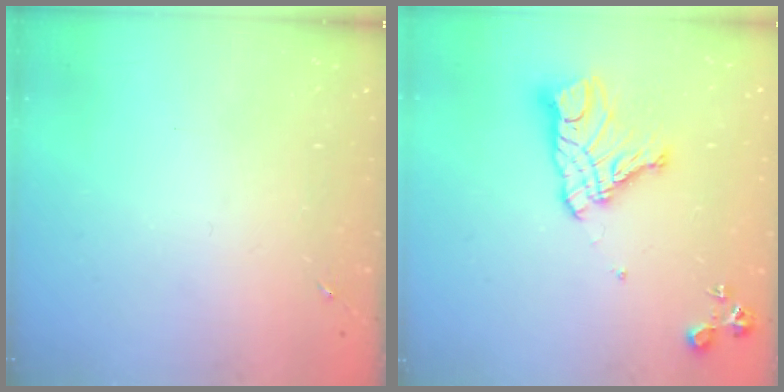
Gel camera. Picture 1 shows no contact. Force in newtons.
{"total": 14.4, "press": 14.3, "slide": 1.3}